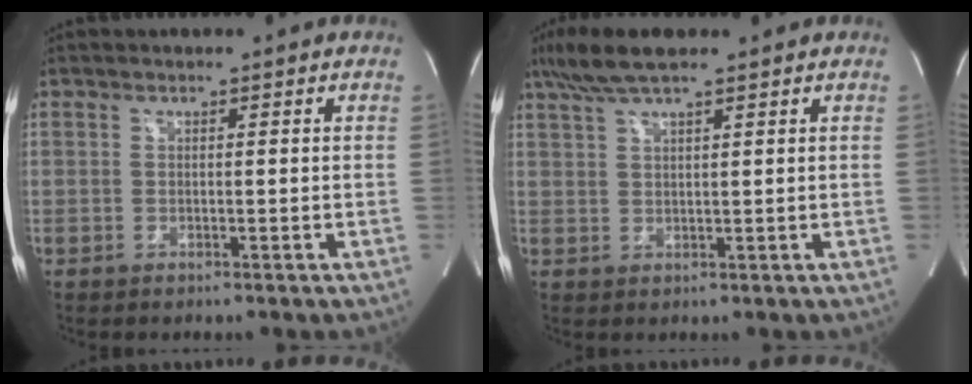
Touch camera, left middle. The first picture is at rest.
{"total": 6.5, "force": [4.9, 0.7, 4.2], "torque": [-0.087, 0.026, 0.091]}